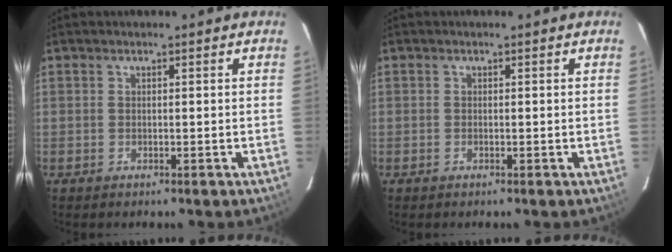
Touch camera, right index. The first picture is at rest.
{"total": 0.0}